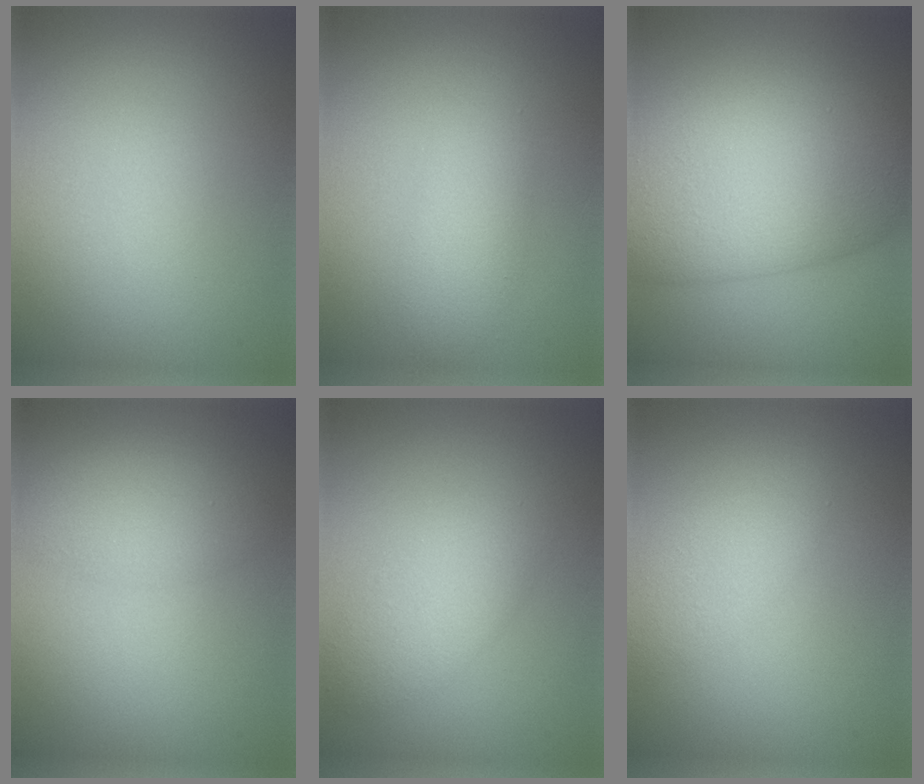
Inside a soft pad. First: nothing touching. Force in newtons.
{"total": 2.6, "press": 2.6, "slide": 0.2}
{"total": 11.8, "press": 11.8, "slide": 0.3}
{"total": 2.8, "press": 2.8, "slide": 0.1}
{"total": 3.3, "press": 3.3, "slide": 0.2}
{"total": 3.2, "press": 3.2, "slide": 0.2}